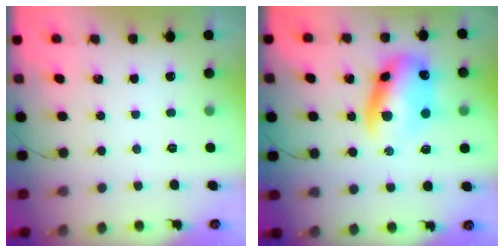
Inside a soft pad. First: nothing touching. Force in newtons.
{"total": 12.3, "press": 11.9, "slide": 2.9}